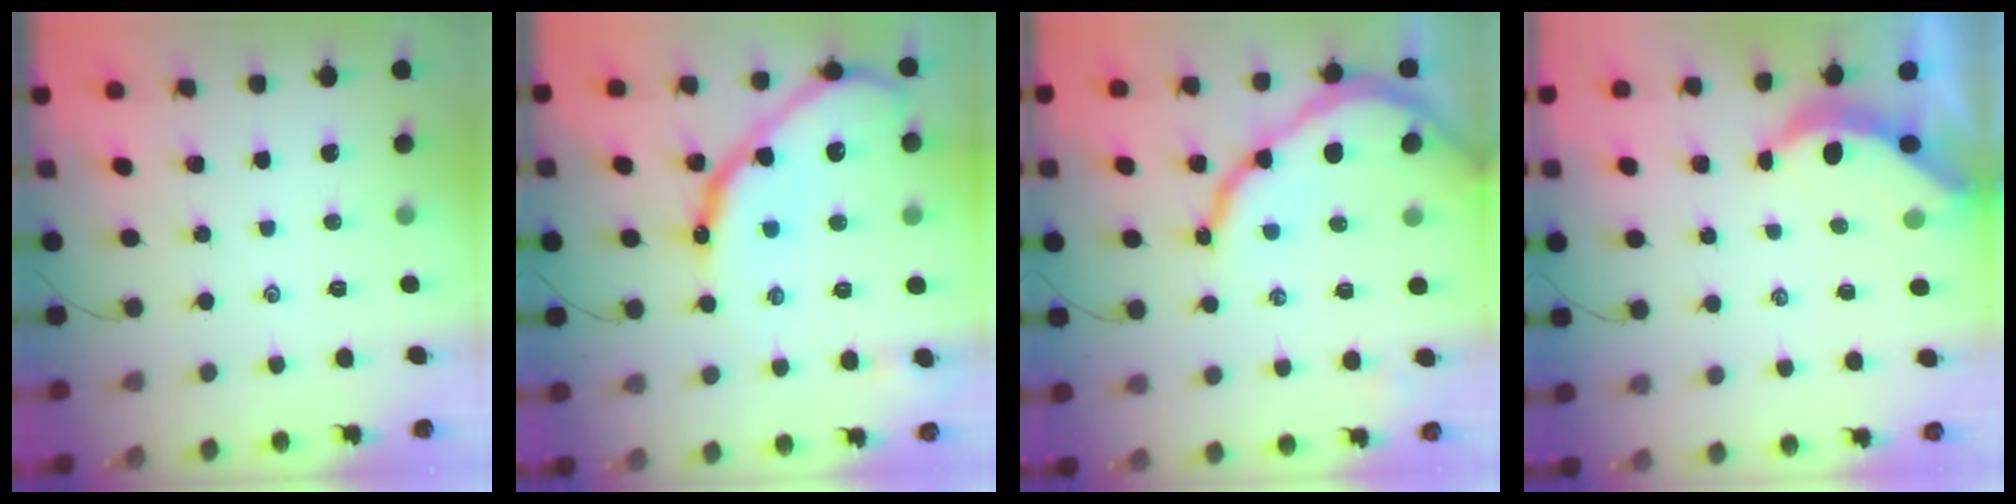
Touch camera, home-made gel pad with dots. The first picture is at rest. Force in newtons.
{"total": 18.4, "press": 18.4, "slide": 1.4}
{"total": 11.8, "press": 11.7, "slide": 1.5}
{"total": 3.9, "press": 3.9, "slide": 0.5}